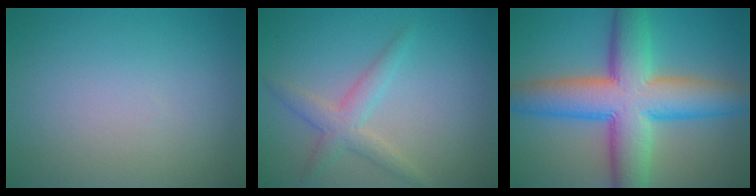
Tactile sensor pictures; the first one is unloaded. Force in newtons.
{"total": 2.7, "press": 2.7, "slide": 0.0}
{"total": 11.5, "press": 11.5, "slide": 0.4}